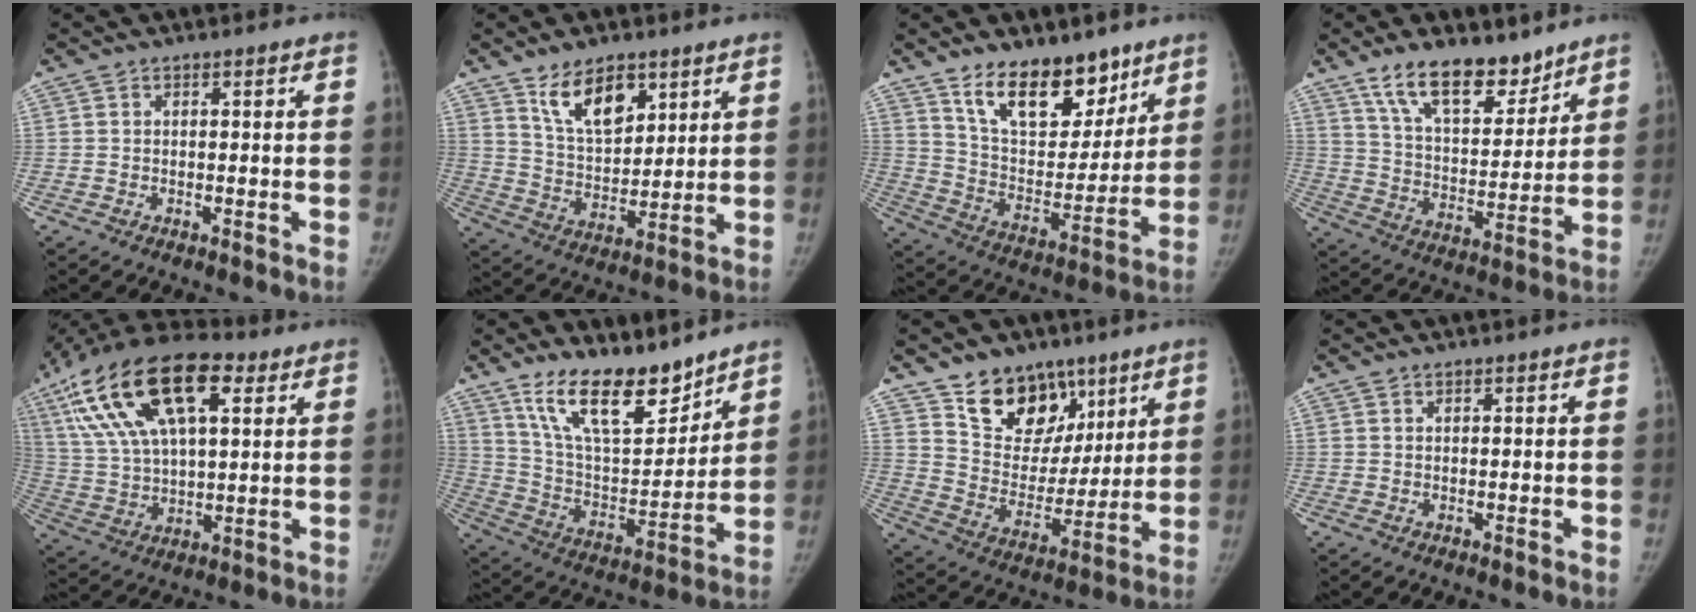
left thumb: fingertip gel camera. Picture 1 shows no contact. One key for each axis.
{"total": 11.8, "fx": 7.1, "fy": 6.2, "fz": 7.1, "tx": -0.091, "ty": -0.048, "tz": 0.136}
{"total": 18.4, "fx": 12.4, "fy": 9.4, "fz": 9.8, "tx": -0.097, "ty": -0.081, "tz": 0.215}
{"total": 15.9, "fx": 11.5, "fy": 6.9, "fz": 8.4, "tx": -0.098, "ty": -0.073, "tz": 0.206}
{"total": 24.7, "fx": 10.8, "fy": 11.6, "fz": 19.0, "tx": -0.353, "ty": 0.005, "tz": 0.191}
{"total": 18.4, "fx": 13.6, "fy": 7.3, "fz": 10.0, "tx": -0.128, "ty": -0.082, "tz": 0.247}
{"total": 16.8, "fx": 10.8, "fy": 11.1, "fz": 6.6, "tx": -0.053, "ty": -0.062, "tz": 0.195}
{"total": 0.6, "fx": 0.5, "fy": 0.3, "fz": 0.2, "tx": 0.000, "ty": -0.003, "tz": 0.007}